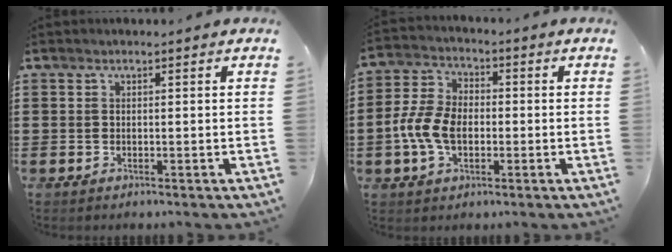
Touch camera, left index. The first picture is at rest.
{"total": 7.6, "force": [-1.7, 4.9, 5.6], "torque": [-0.141, 0.002, -0.041]}